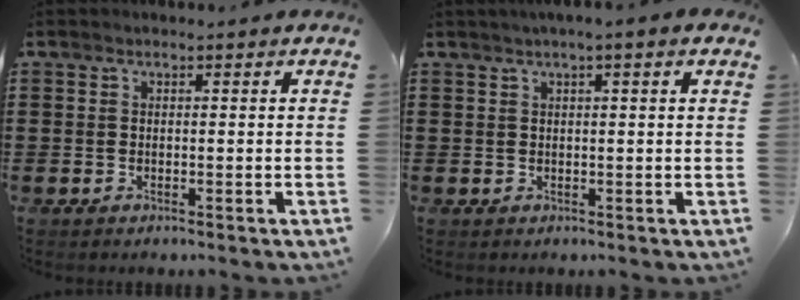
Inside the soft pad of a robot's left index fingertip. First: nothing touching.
{"total": 1.2, "force": [0.6, 0.1, 1.1], "torque": [-0.022, 0.001, 0.010]}